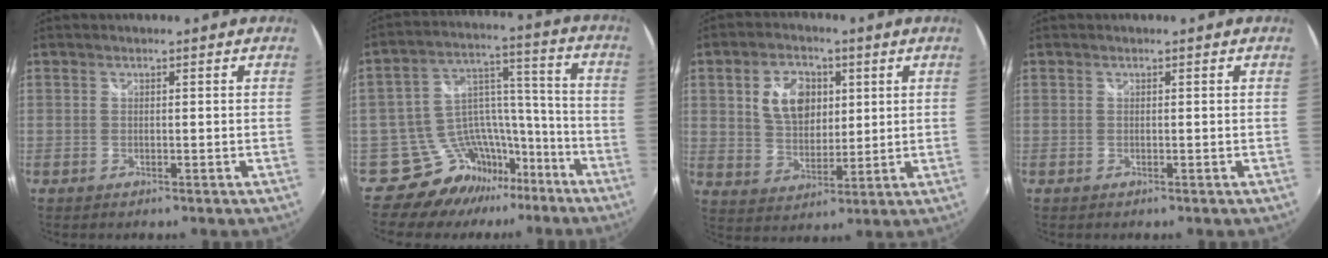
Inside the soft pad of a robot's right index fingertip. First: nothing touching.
{"total": 12.7, "force": [-10.7, 6.6, 1.6], "torque": [-0.025, 0.073, -0.178]}
{"total": 10.1, "force": [2.9, 6.9, 6.8], "torque": [-0.128, 0.015, 0.058]}
{"total": 0.0}